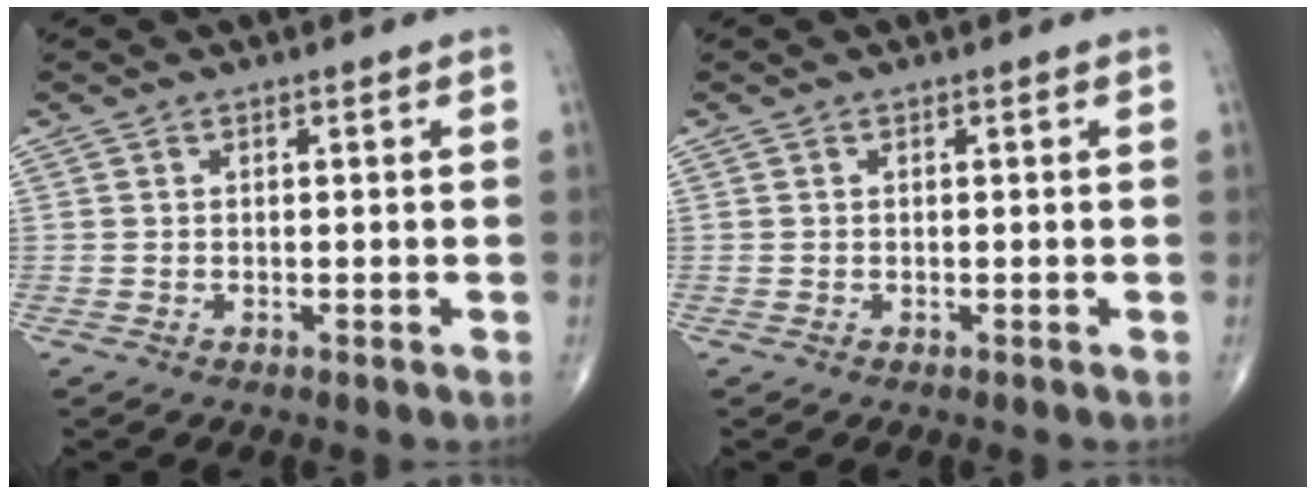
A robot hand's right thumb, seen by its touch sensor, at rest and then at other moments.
{"total": 0.0}